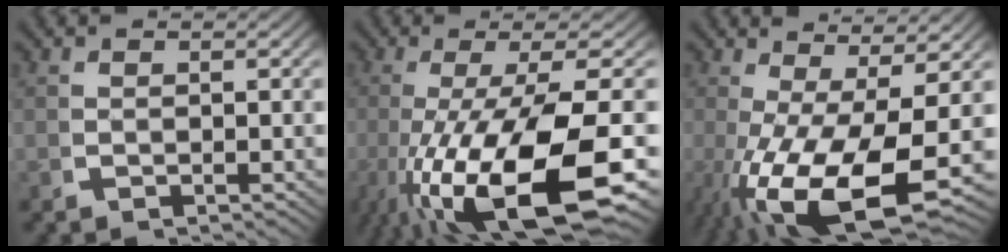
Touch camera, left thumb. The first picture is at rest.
{"total": 15.0, "force": [-4.0, 7.0, 12.7], "torque": [-0.275, -0.040, -0.023]}
{"total": 15.3, "force": [-3.4, 8.3, 12.4], "torque": [-0.250, -0.053, -0.016]}